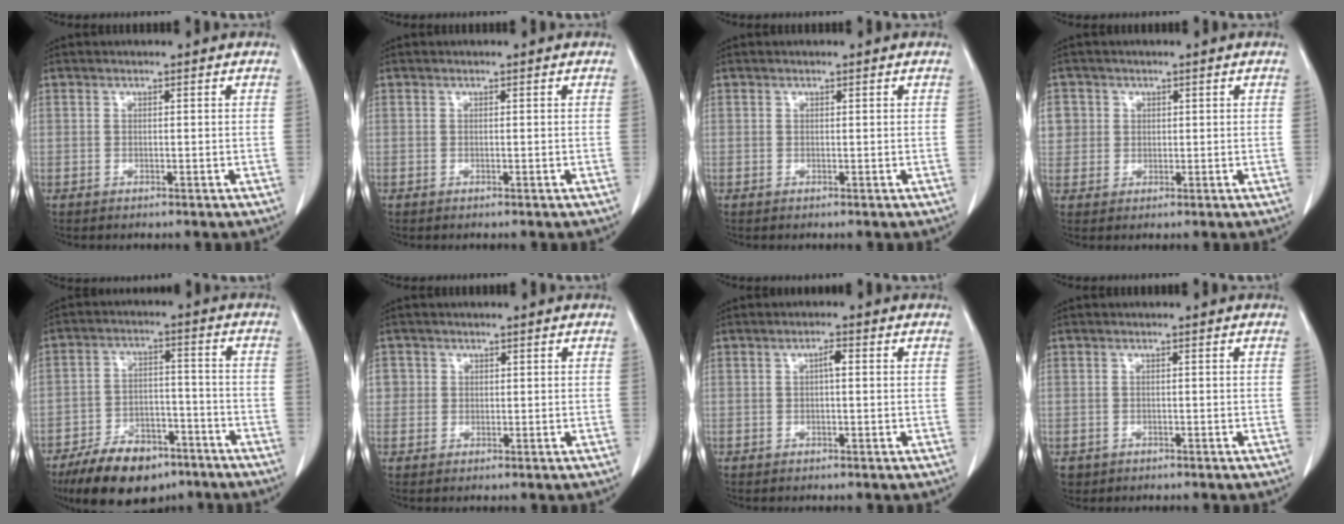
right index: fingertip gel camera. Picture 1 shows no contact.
{"total": 0.0}
{"total": 0.0}
{"total": 4.0, "force": [1.1, 3.8, 0.4], "torque": [0.004, 0.009, 0.024]}
{"total": 13.0, "force": [-9.5, 6.1, 6.5], "torque": [-0.106, 0.004, -0.156]}
{"total": 2.2, "force": [0.4, 2.1, 0.1], "torque": [0.015, 0.003, 0.005]}
{"total": 1.6, "force": [0.2, 0.3, 1.6], "torque": [-0.027, 0.004, 0.003]}
{"total": 1.5, "force": [-0.7, 1.3, 0.1], "torque": [-0.010, 0.004, -0.007]}